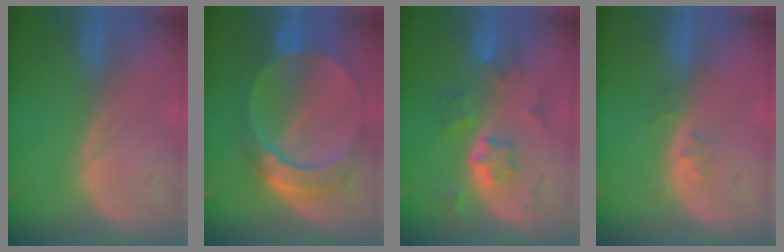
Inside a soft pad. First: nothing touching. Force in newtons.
{"total": 9.5, "press": 8.3, "slide": 4.4}
{"total": 5.9, "press": 5.3, "slide": 2.5}
{"total": 1.9, "press": 1.4, "slide": 1.2}